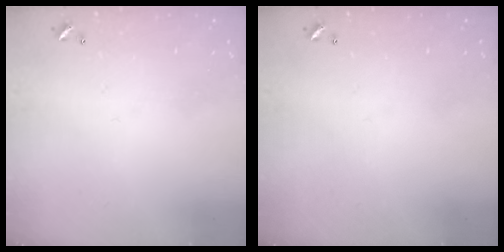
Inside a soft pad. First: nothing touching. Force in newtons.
{"total": 0.0}